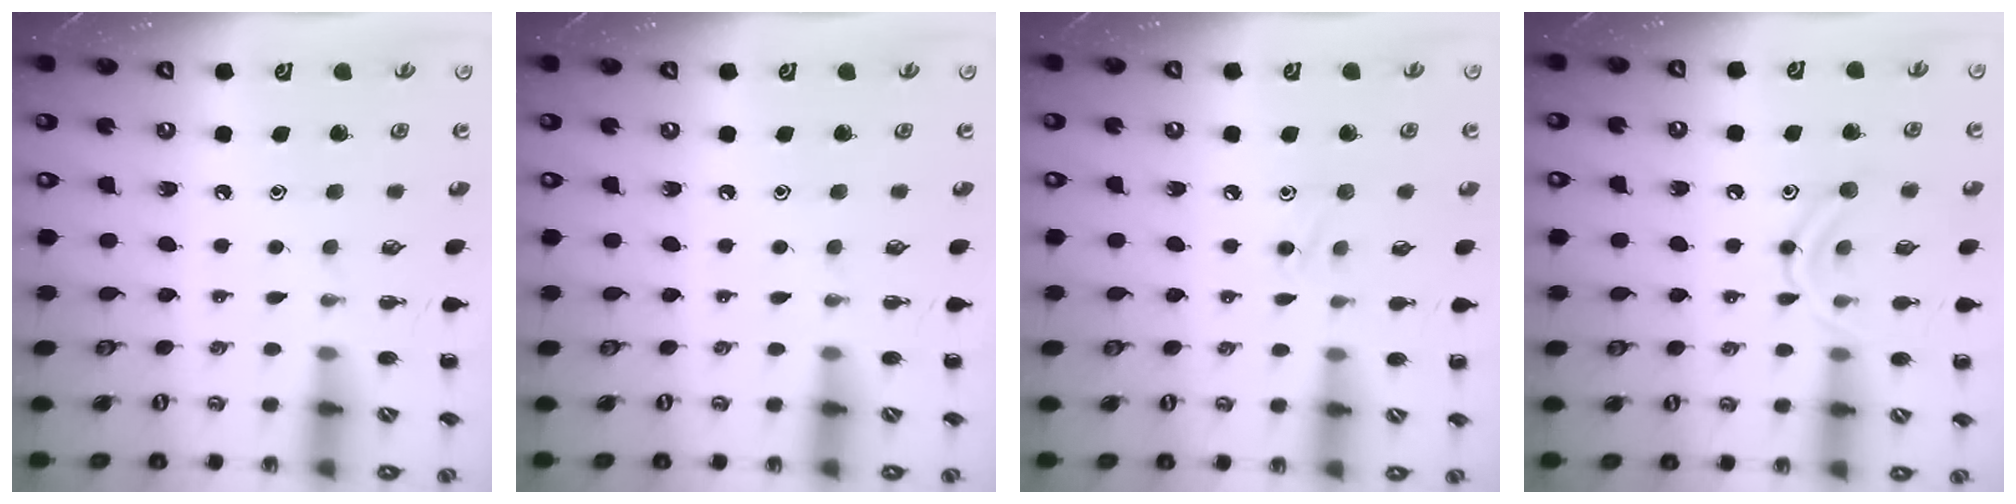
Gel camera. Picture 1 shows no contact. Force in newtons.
{"total": 0.0}
{"total": 8.4, "press": 8.1, "slide": 2.4}
{"total": 12.4, "press": 12.4, "slide": 1.2}